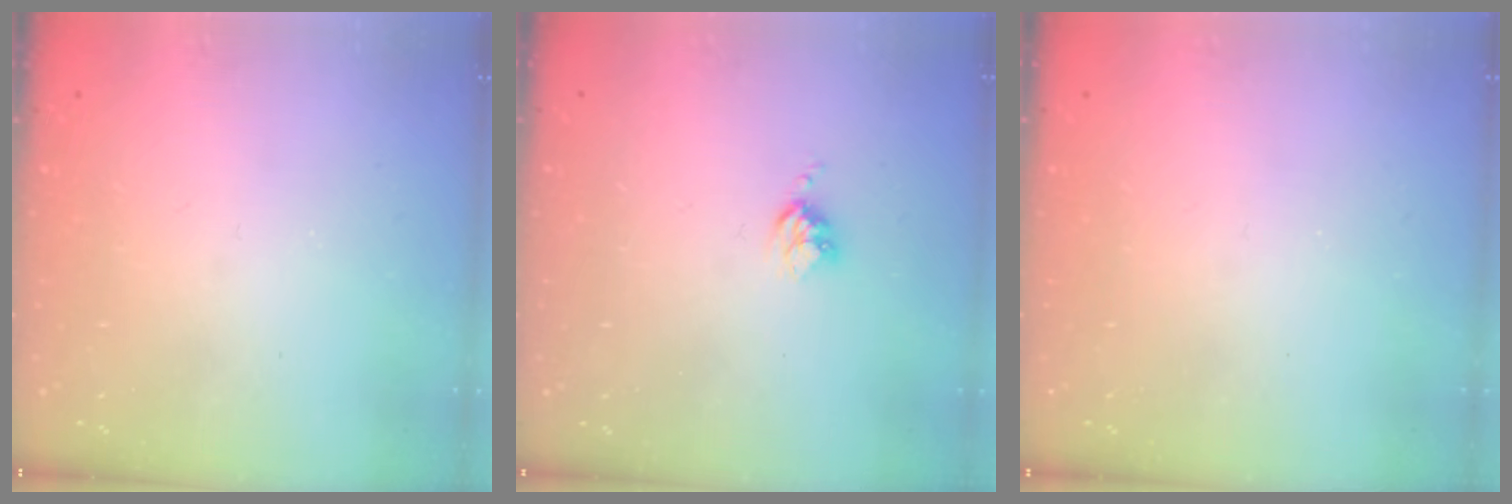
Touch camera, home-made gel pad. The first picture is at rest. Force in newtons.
{"total": 3.4, "press": 3.4, "slide": 0.4}
{"total": 0.0}